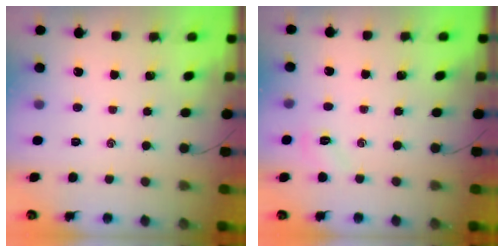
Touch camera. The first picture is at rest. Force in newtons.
{"total": 4.1, "press": 3.9, "slide": 1.1}